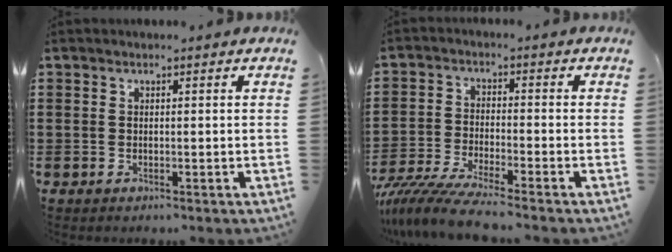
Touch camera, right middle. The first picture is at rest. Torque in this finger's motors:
{"motor_torque": [1.19, -0.15, 0.75, 0.21]}